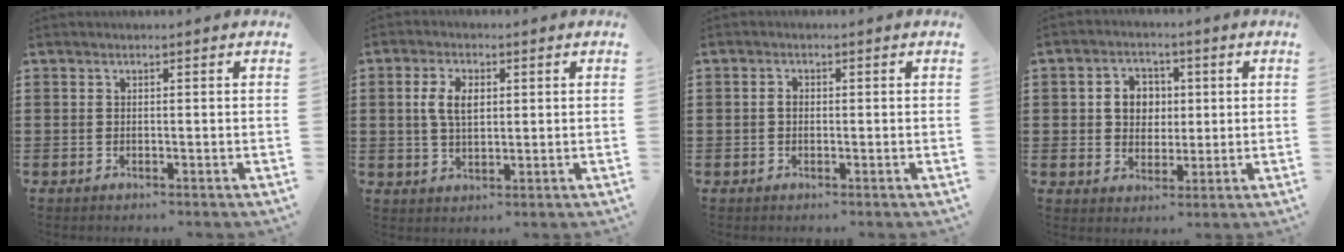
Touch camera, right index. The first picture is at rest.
{"total": 4.9, "force": [1.0, 2.7, 4.0], "torque": [-0.092, 0.009, 0.013]}
{"total": 1.3, "force": [0.0, 0.9, 1.0], "torque": [-0.020, 0.004, -0.001]}
{"total": 5.3, "force": [0.8, 4.7, 2.4], "torque": [-0.059, 0.014, 0.009]}